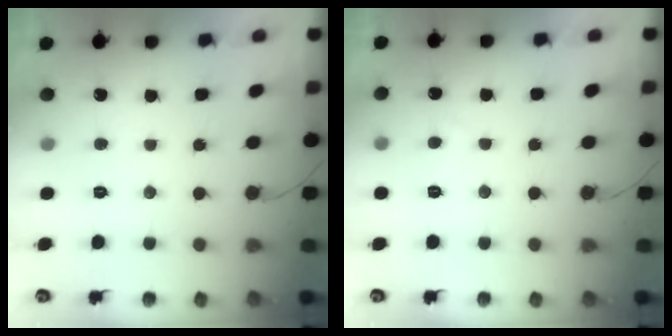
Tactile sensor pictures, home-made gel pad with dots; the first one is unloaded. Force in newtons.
{"total": 1.2, "press": 1.1, "slide": 0.5}